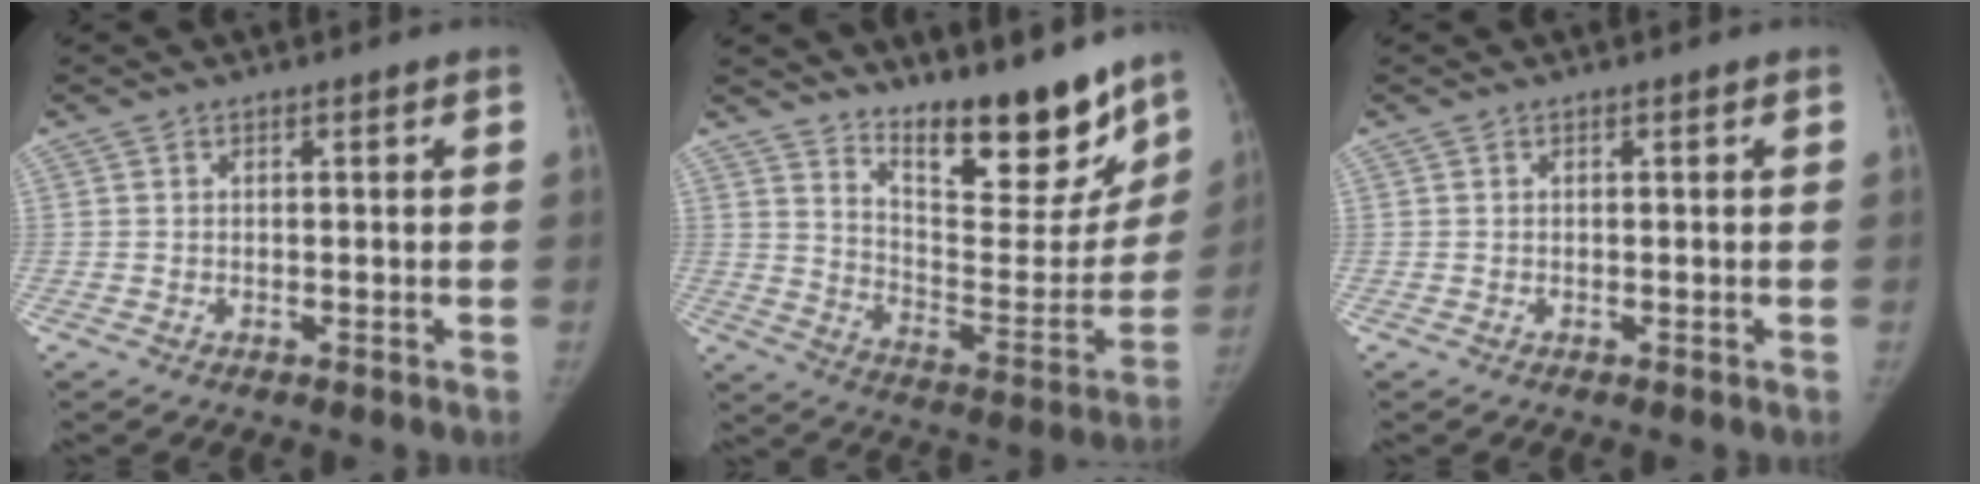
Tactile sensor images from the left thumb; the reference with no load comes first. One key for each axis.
{"total": 21.0, "fx": 16.0, "fy": 6.5, "fz": 11.9, "tx": -0.129, "ty": -0.120, "tz": 0.246}
{"total": 0.0}